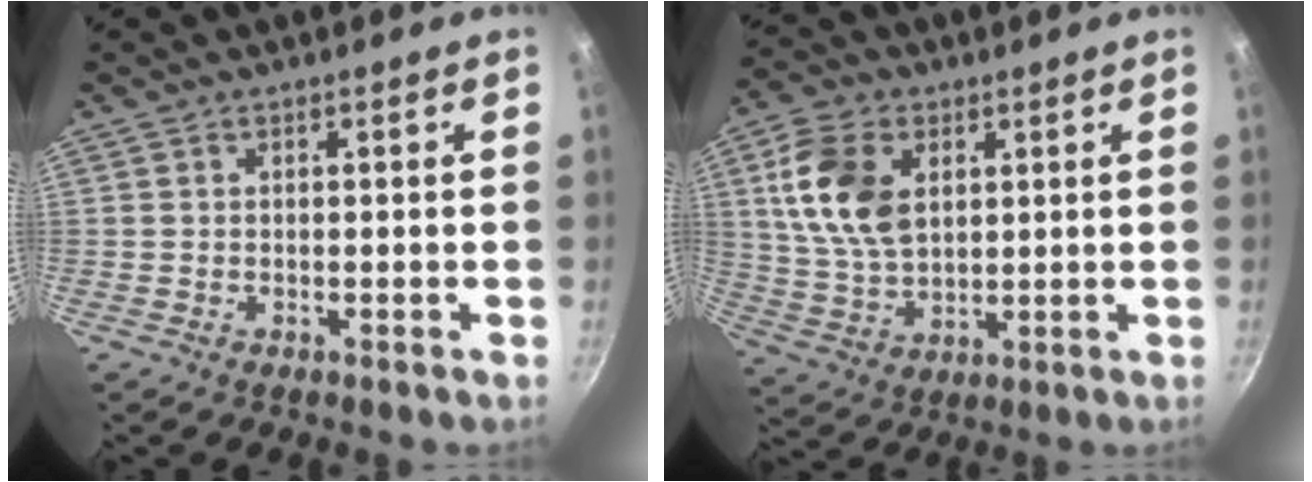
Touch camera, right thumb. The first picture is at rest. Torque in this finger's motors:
{"motor_torque": [-1.31, 1.69, 1.48, 0.47, 0.15]}